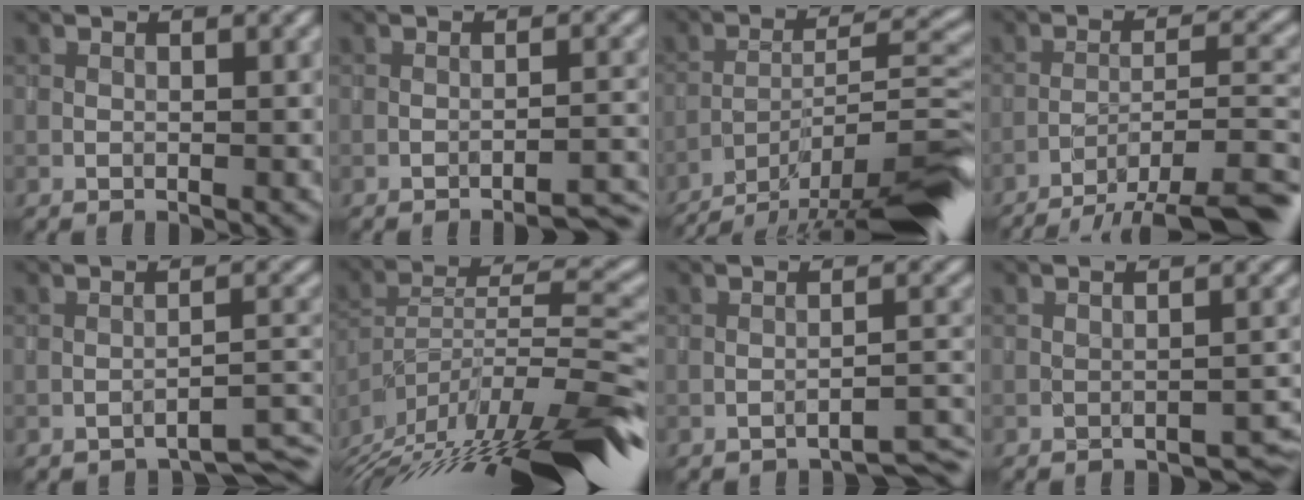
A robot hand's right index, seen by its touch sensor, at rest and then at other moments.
{"total": 2.9, "force": [-2.5, 0.1, 1.5], "torque": [-0.016, 0.013, -0.036]}
{"total": 12.9, "force": [-9.9, 2.7, 7.8], "torque": [-0.129, 0.008, -0.155]}
{"total": 11.2, "force": [-9.0, 2.2, 6.2], "torque": [-0.085, 0.000, -0.125]}
{"total": 3.9, "force": [-3.6, 0.2, 1.4], "torque": [-0.019, 0.001, -0.050]}
{"total": 15.2, "force": [-11.8, 2.7, 9.2], "torque": [-0.130, 0.043, -0.185]}
{"total": 3.6, "force": [-3.3, 0.1, 1.3], "torque": [-0.013, 0.006, -0.048]}
{"total": 2.7, "force": [-2.5, 0.2, 0.8], "torque": [-0.002, 0.003, -0.034]}